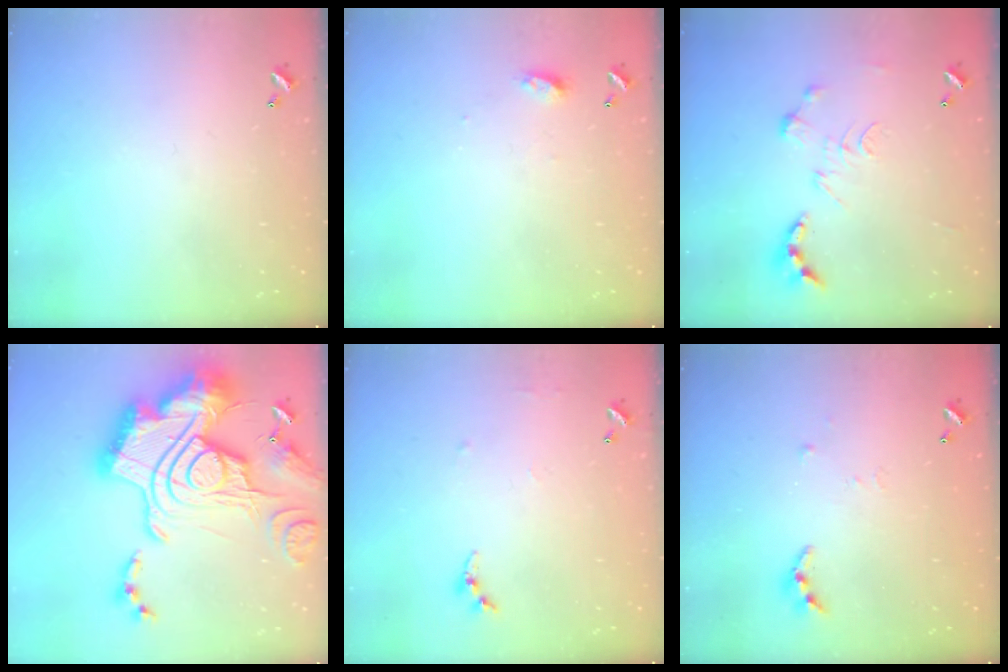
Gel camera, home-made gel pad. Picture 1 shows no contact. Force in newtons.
{"total": 4.0, "press": 4.0, "slide": 0.5}
{"total": 0.0}
{"total": 4.8, "press": 4.1, "slide": 2.6}
{"total": 4.5, "press": 4.5, "slide": 0.5}
{"total": 3.3, "press": 3.3, "slide": 0.4}